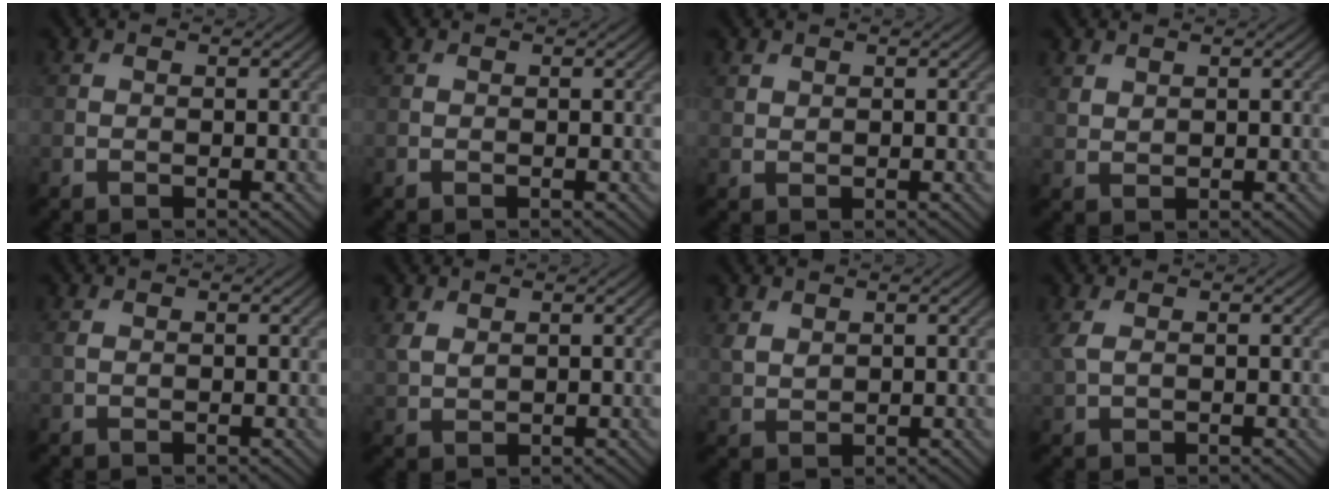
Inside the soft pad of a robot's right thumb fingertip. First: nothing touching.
{"total": 0.0}
{"total": 1.0, "force": [0.8, 0.5, 0.3], "torque": [-0.011, -0.003, 0.019]}
{"total": 1.5, "force": [1.1, 0.9, 0.6], "torque": [-0.018, -0.002, 0.026]}
{"total": 0.8, "force": [0.3, 0.3, 0.6], "torque": [-0.021, 0.002, 0.006]}
{"total": 2.2, "force": [1.3, 1.2, 1.3], "torque": [-0.040, -0.003, 0.031]}
{"total": 2.3, "force": [1.4, 1.4, 1.2], "torque": [-0.035, -0.003, 0.033]}
{"total": 2.1, "force": [0.8, 0.9, 1.7], "torque": [-0.053, 0.002, 0.018]}